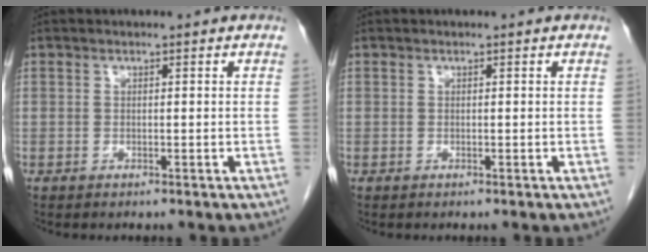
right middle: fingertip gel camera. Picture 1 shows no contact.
{"total": 0.0}